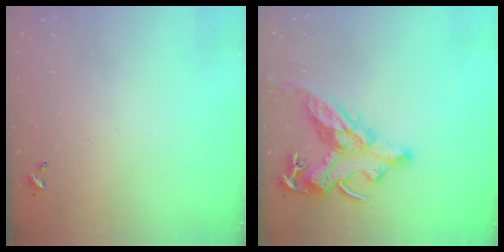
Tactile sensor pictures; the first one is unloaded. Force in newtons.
{"total": 10.0, "press": 9.9, "slide": 1.4}